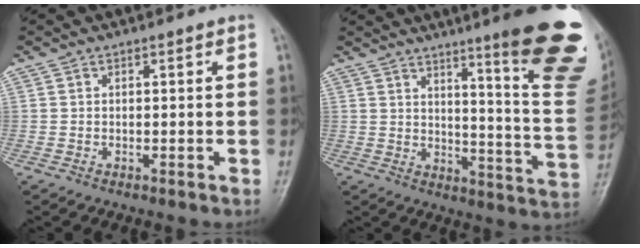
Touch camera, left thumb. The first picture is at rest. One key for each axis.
{"total": 23.5, "fx": 13.6, "fy": 3.2, "fz": 18.9, "tx": -0.199, "ty": -0.077, "tz": 0.177}